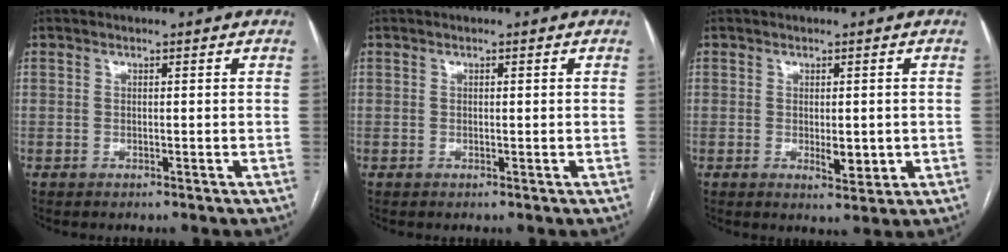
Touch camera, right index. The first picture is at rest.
{"total": 0.6, "force": [0.1, 0.2, 0.5], "torque": [-0.005, 0.001, 0.002]}
{"total": 3.6, "force": [-0.4, 1.5, 3.2], "torque": [-0.046, -0.006, 0.001]}